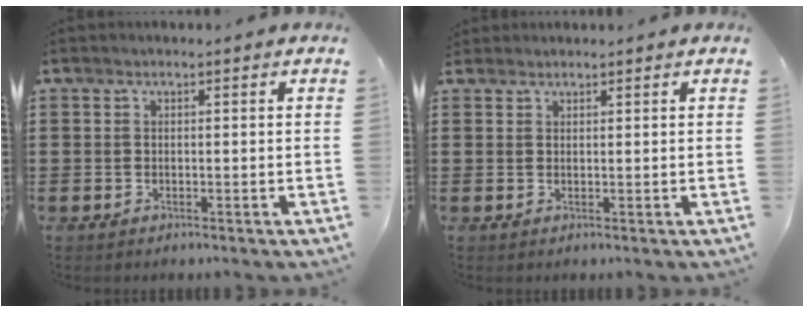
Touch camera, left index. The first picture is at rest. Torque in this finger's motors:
{"motor_torque": [-0.01, 0.08, 0.53, 0.05]}